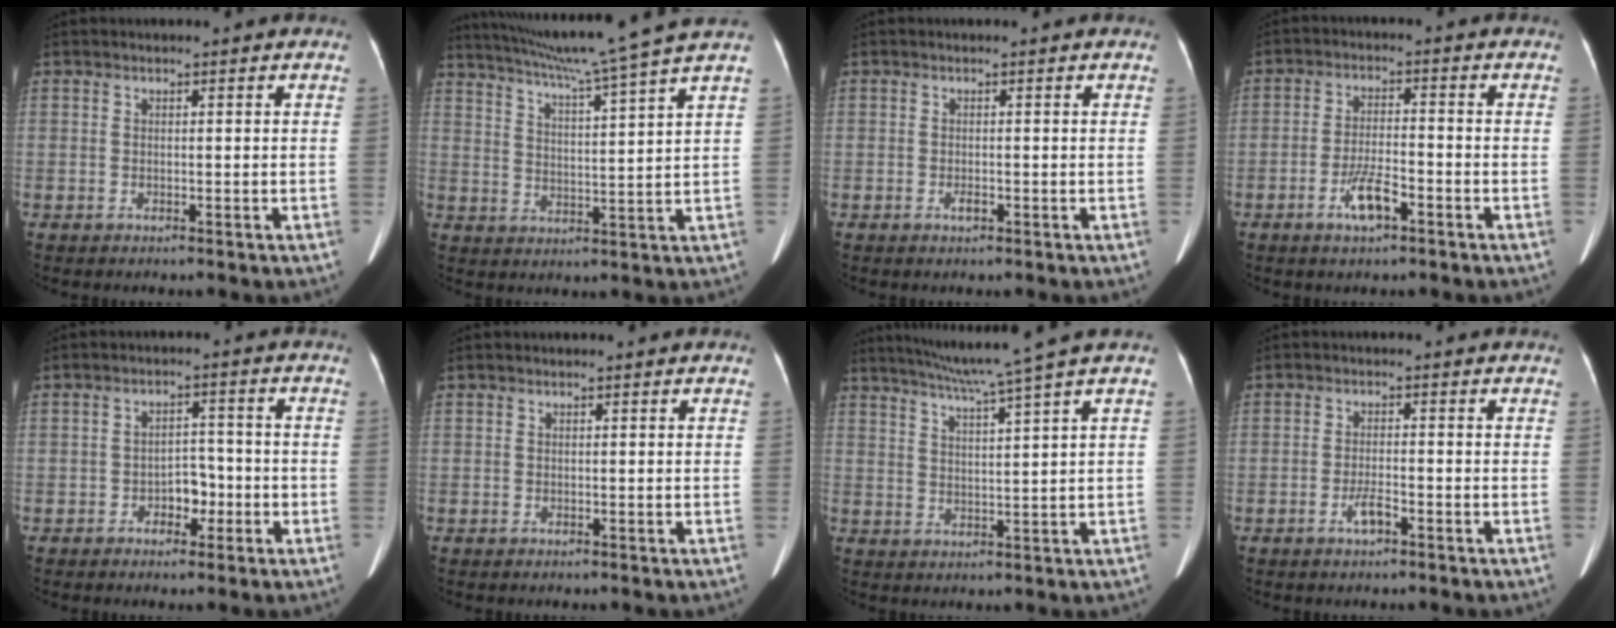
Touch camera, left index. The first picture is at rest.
{"total": 14.7, "force": [12.4, -3.0, 7.3], "torque": [-0.129, -0.018, 0.181]}
{"total": 0.9, "force": [-0.5, 0.3, 0.6], "torque": [-0.015, -0.001, -0.009]}
{"total": 5.2, "force": [-2.9, 1.3, 4.1], "torque": [-0.084, 0.000, -0.054]}
{"total": 4.0, "force": [-1.9, 2.6, 2.5], "torque": [-0.033, 0.016, -0.032]}
{"total": 0.0}
{"total": 8.4, "force": [6.5, -2.5, 4.6], "torque": [-0.078, -0.005, 0.106]}
{"total": 2.5, "force": [-1.5, 0.5, 1.8], "torque": [-0.039, 0.000, -0.030]}